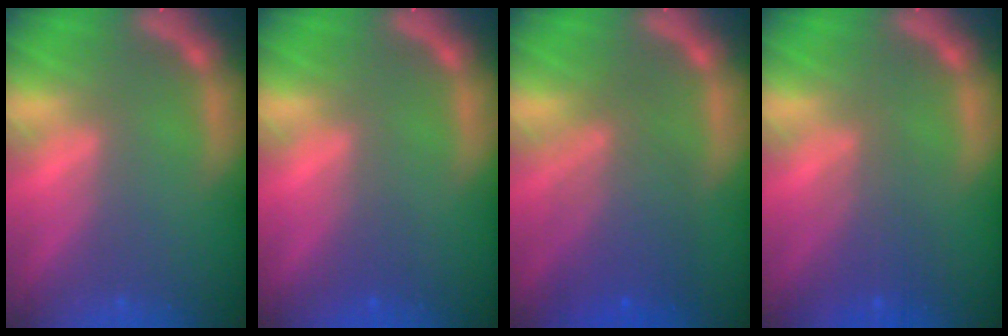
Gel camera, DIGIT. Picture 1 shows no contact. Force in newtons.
{"total": 1.0}
{"total": 6.0}
{"total": 3.0}